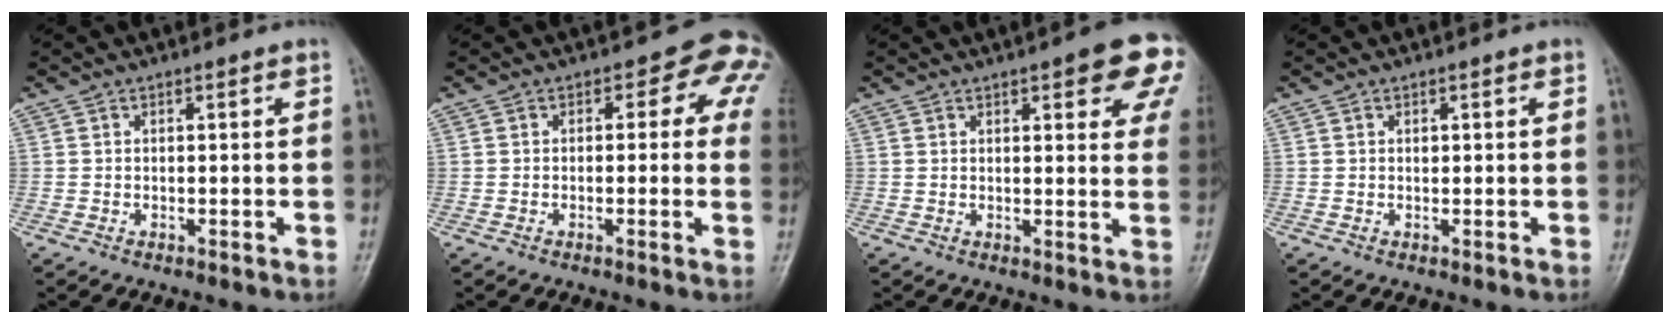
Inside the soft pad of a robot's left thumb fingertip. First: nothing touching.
{"total": 7.5, "force": [1.6, 4.5, 5.8], "torque": [-0.015, 0.009, 0.002]}
{"total": 12.6, "force": [5.9, 4.0, 10.4], "torque": [-0.088, -0.017, 0.061]}
{"total": 0.6, "force": [0.2, 0.4, 0.3], "torque": [-0.002, 0.000, 0.003]}